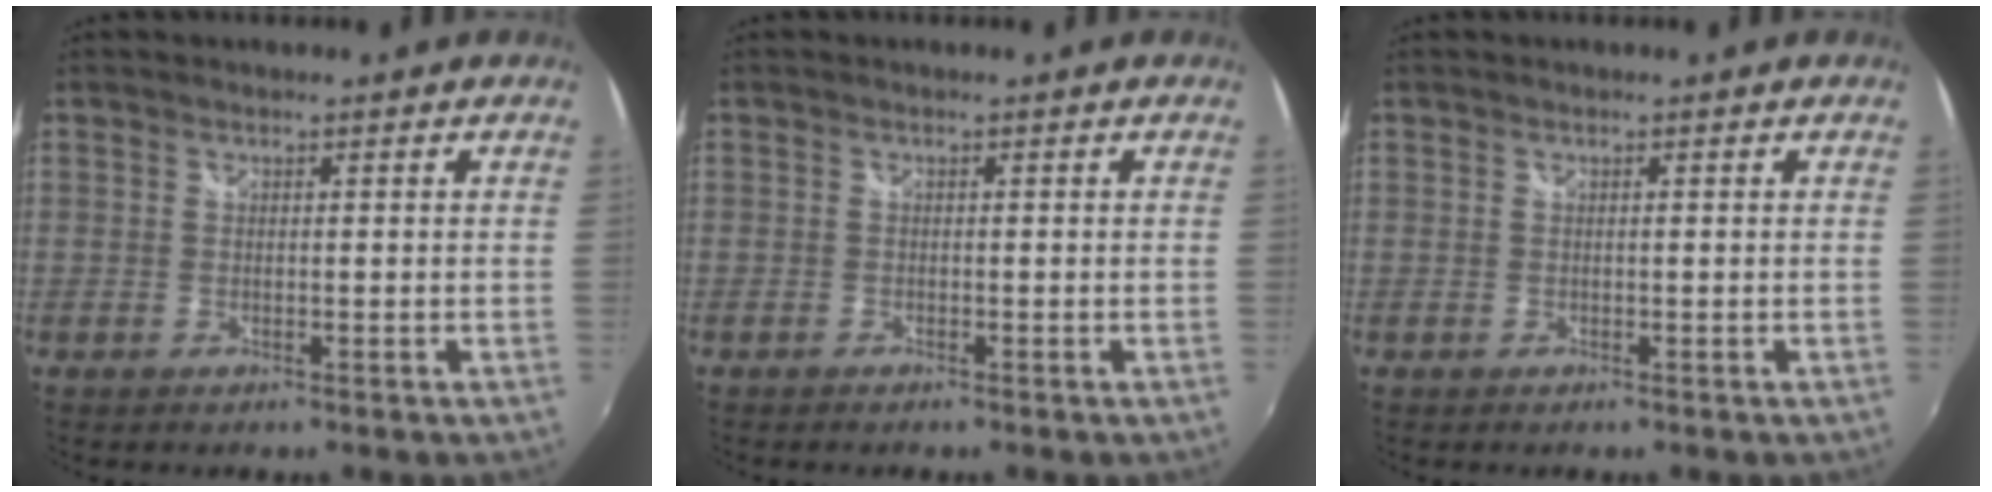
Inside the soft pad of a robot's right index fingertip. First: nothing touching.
{"total": 0.6, "force": [-0.6, 0.2, 0.2], "torque": [-0.006, -0.004, -0.014]}
{"total": 0.0}